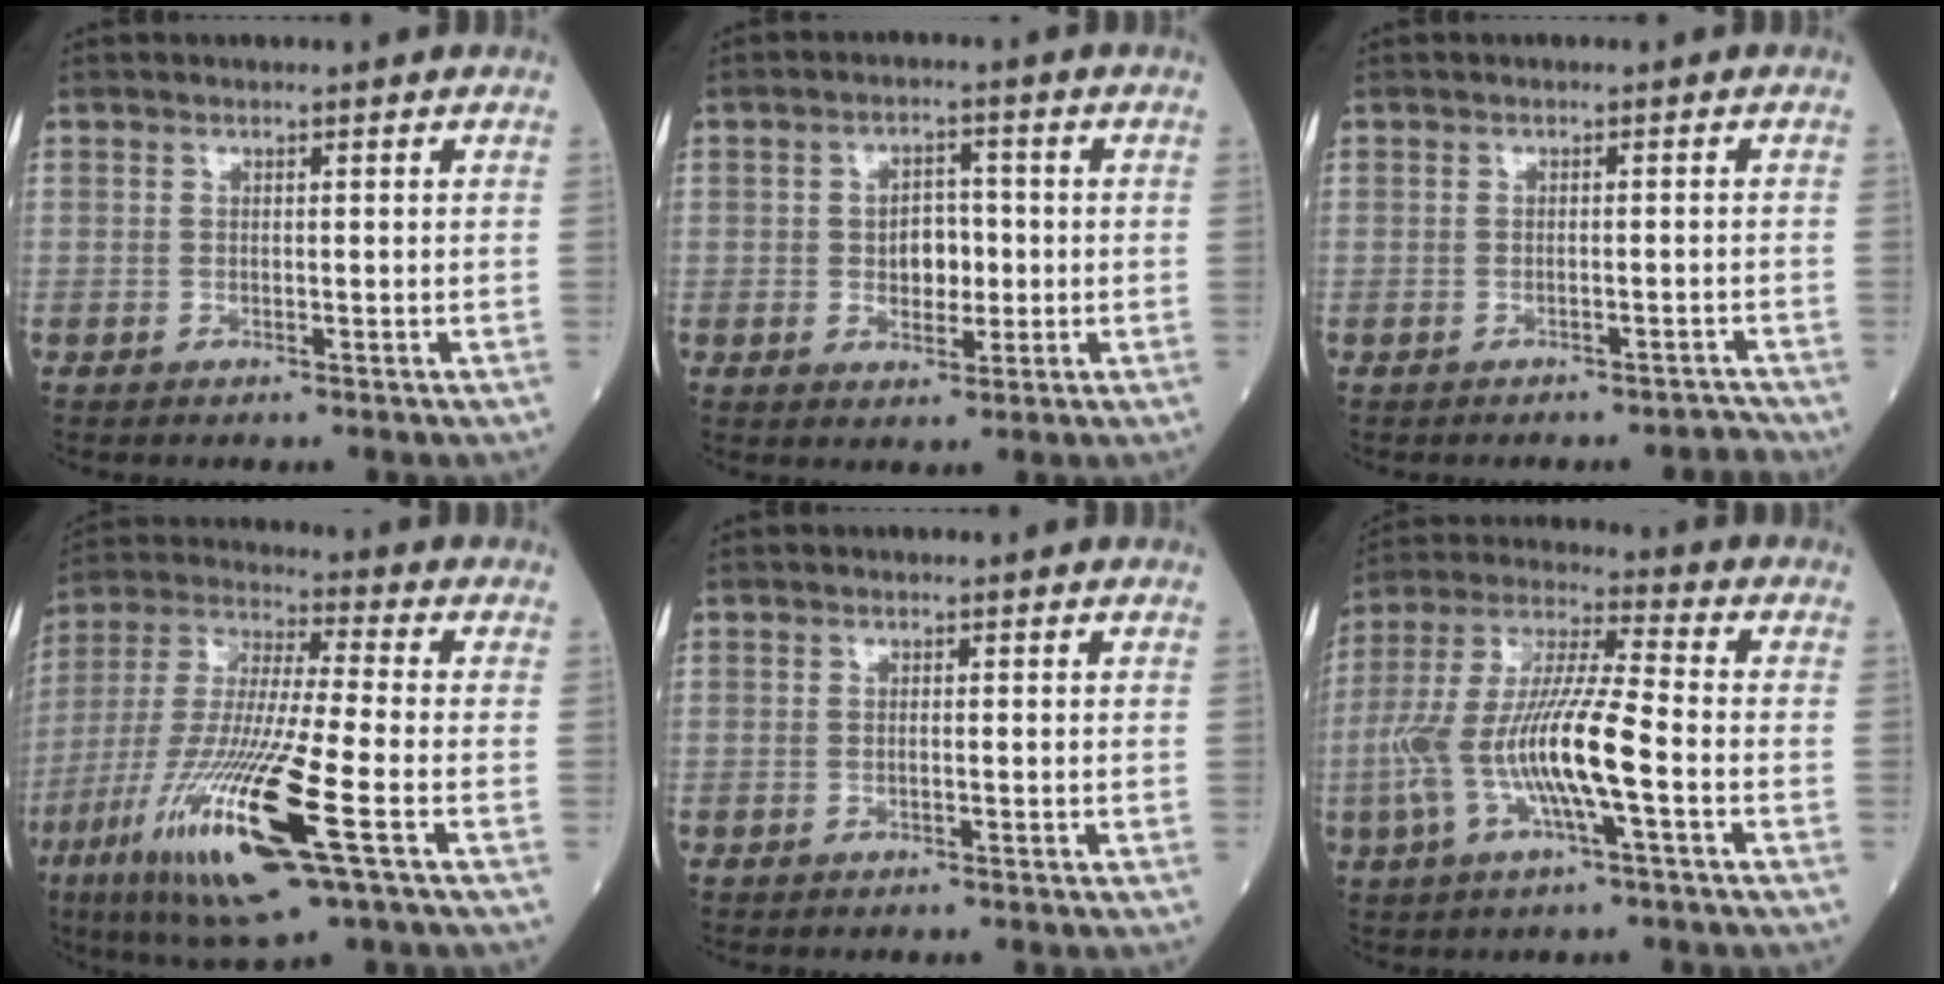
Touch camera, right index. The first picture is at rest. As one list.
[{"total": 4.9, "force": [-0.2, 3.1, 3.8], "torque": [-0.055, 0.007, 0.000]}, {"total": 3.7, "force": [-3.4, 1.1, 0.6], "torque": [0.000, 0.007, -0.039]}, {"total": 20.6, "force": [-8.1, 1.6, 18.9], "torque": [-0.410, -0.043, -0.151]}, {"total": 0.0}, {"total": 14.2, "force": [-3.5, 1.6, 13.7], "torque": [-0.282, 0.005, -0.068]}]